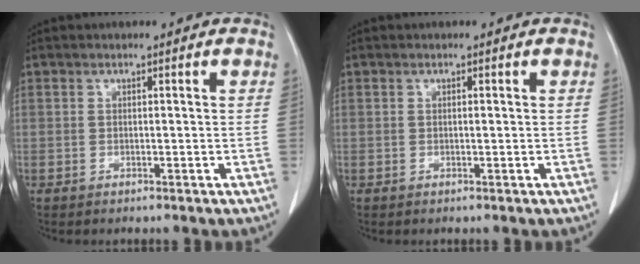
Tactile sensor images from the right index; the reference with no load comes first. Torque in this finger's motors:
{"motor_torque": [-0.05, 0.03, -0.01, 0.01]}